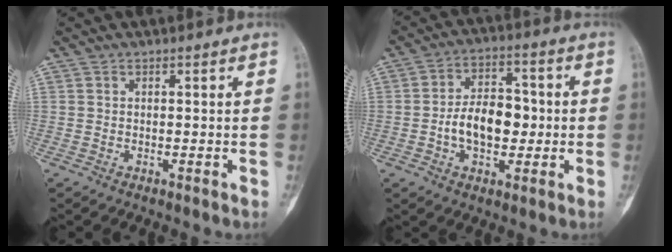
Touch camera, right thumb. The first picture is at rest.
{"total": 10.5, "force": [-1.1, 6.6, 8.1], "torque": [-0.111, 0.022, -0.024]}